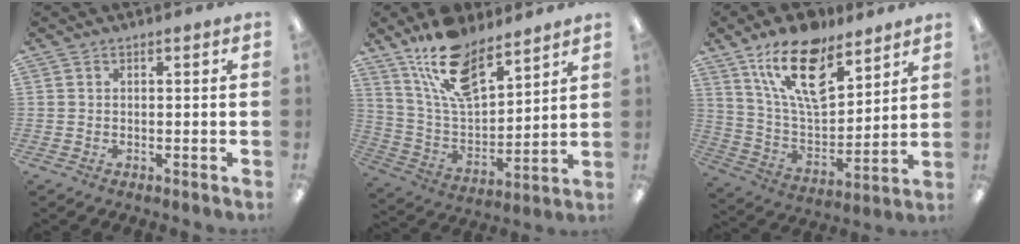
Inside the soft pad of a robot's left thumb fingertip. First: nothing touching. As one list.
[{"total": 16.6, "force": [11.9, 7.0, 9.1], "torque": [-0.171, -0.063, 0.213]}, {"total": 19.1, "force": [12.4, 8.6, 11.6], "torque": [-0.205, -0.059, 0.219]}]